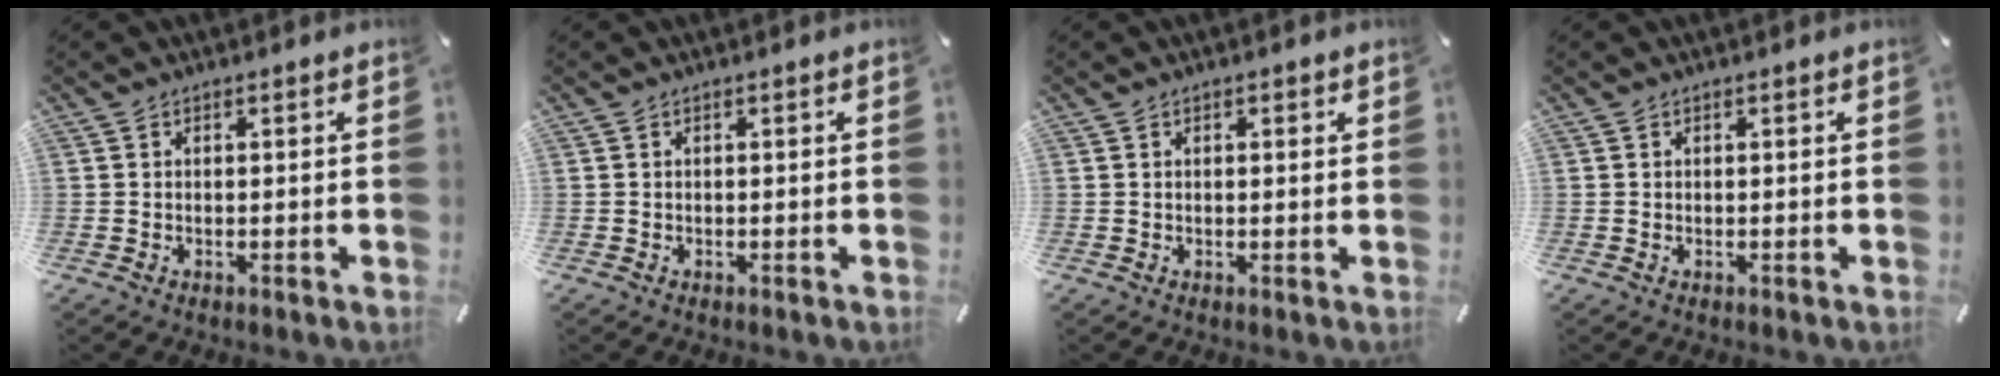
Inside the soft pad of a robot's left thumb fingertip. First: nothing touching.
{"total": 0.0}
{"total": 0.7, "force": [0.3, 0.5, 0.4], "torque": [0.001, 0.000, 0.002]}
{"total": 0.0}